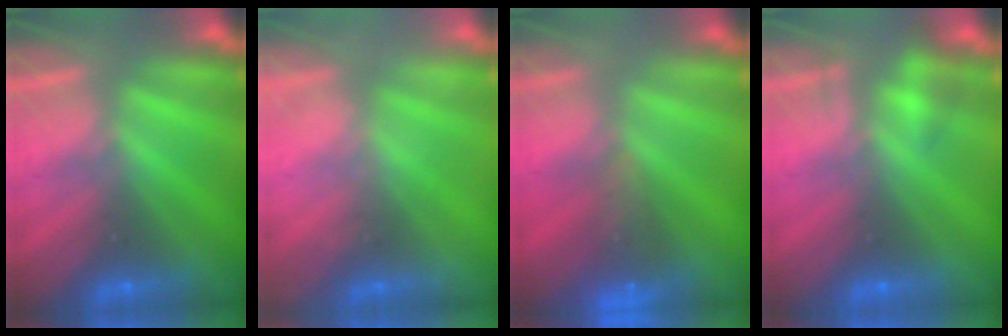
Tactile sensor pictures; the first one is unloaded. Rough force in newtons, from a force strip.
{"total": 2.3}
{"total": 7.2}
{"total": 2.1}